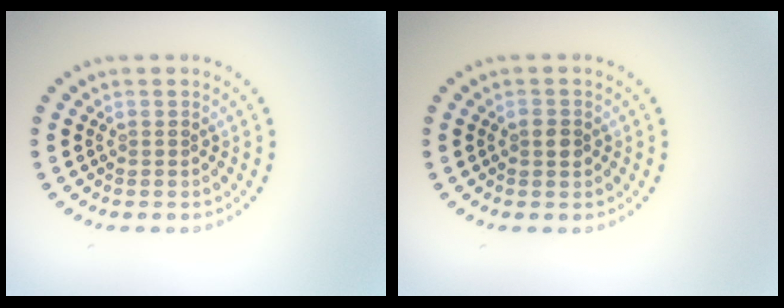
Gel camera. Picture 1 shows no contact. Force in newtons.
{"total": 1.1, "press": 1.1, "slide": 0.1}